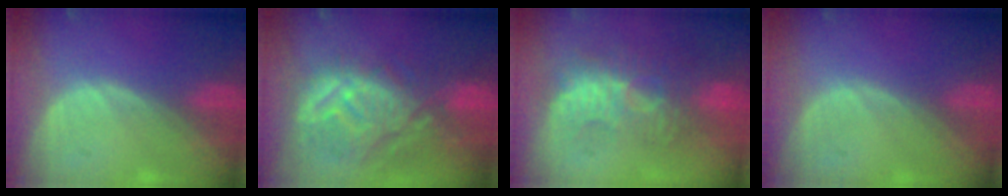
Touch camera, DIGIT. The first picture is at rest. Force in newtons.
{"total": 11.6, "press": 10.7, "slide": 4.6}
{"total": 9.1, "press": 8.7, "slide": 2.9}
{"total": 0.0}